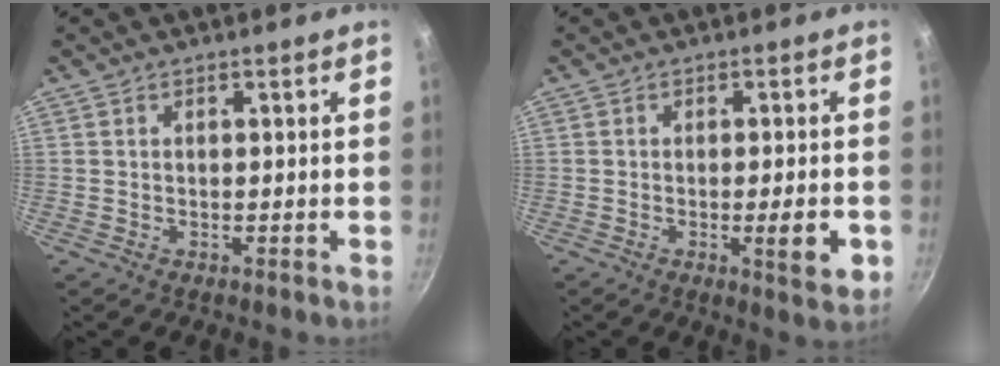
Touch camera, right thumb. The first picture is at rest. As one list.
[{"total": 6.1, "force": [-1.6, 1.3, 5.7], "torque": [-0.079, -0.006, -0.021]}]